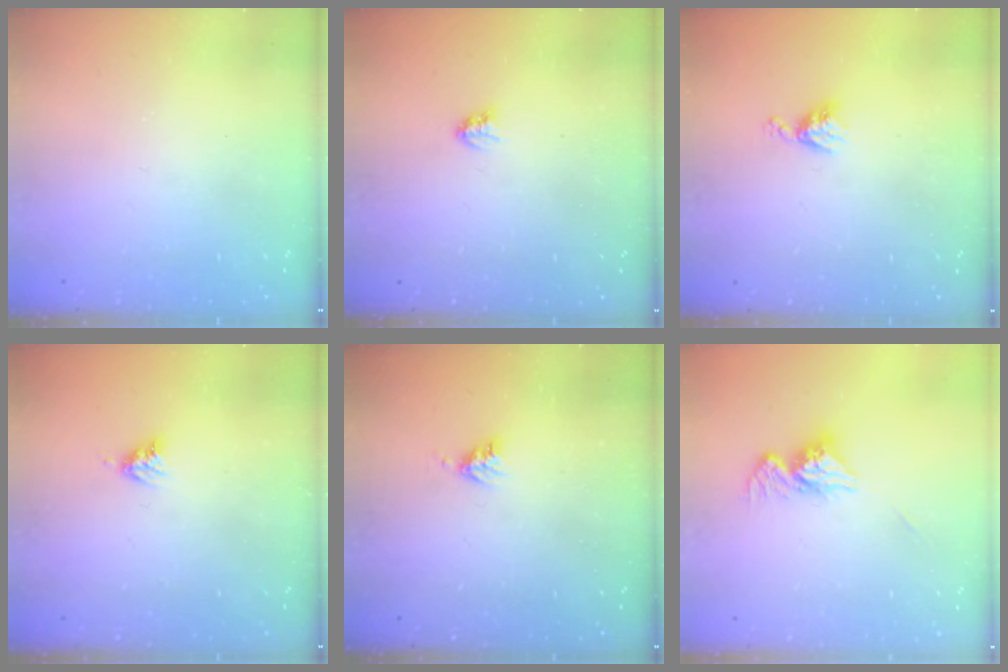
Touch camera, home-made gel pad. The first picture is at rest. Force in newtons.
{"total": 2.9, "press": 2.9, "slide": 0.3}
{"total": 4.4, "press": 4.3, "slide": 0.6}
{"total": 3.7, "press": 3.7, "slide": 0.5}
{"total": 4.3, "press": 4.2, "slide": 0.5}
{"total": 10.5, "press": 10.5, "slide": 0.5}